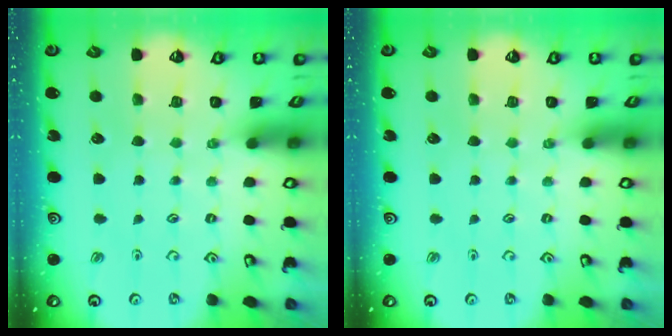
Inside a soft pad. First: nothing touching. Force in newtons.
{"total": 0.0}